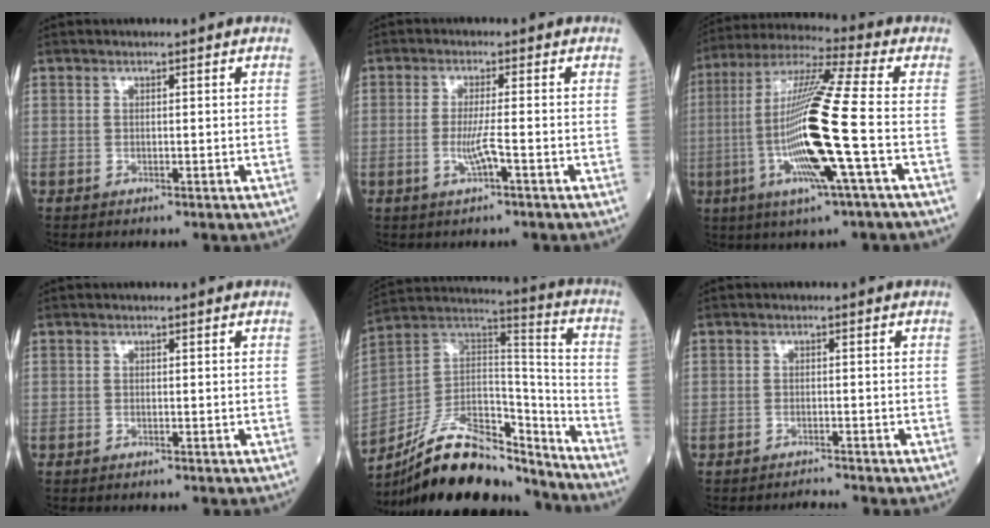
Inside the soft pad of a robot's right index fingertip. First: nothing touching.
{"total": 3.3, "force": [-1.1, -0.3, 3.1], "torque": [-0.065, -0.006, -0.024]}
{"total": 18.0, "force": [-3.5, -0.7, 17.6], "torque": [-0.358, -0.008, -0.079]}
{"total": 0.0}
{"total": 21.6, "force": [-17.7, 6.8, 10.4], "torque": [-0.210, 0.034, -0.307]}
{"total": 1.5, "force": [-1.4, -0.6, -0.3], "torque": [0.004, -0.008, -0.021]}